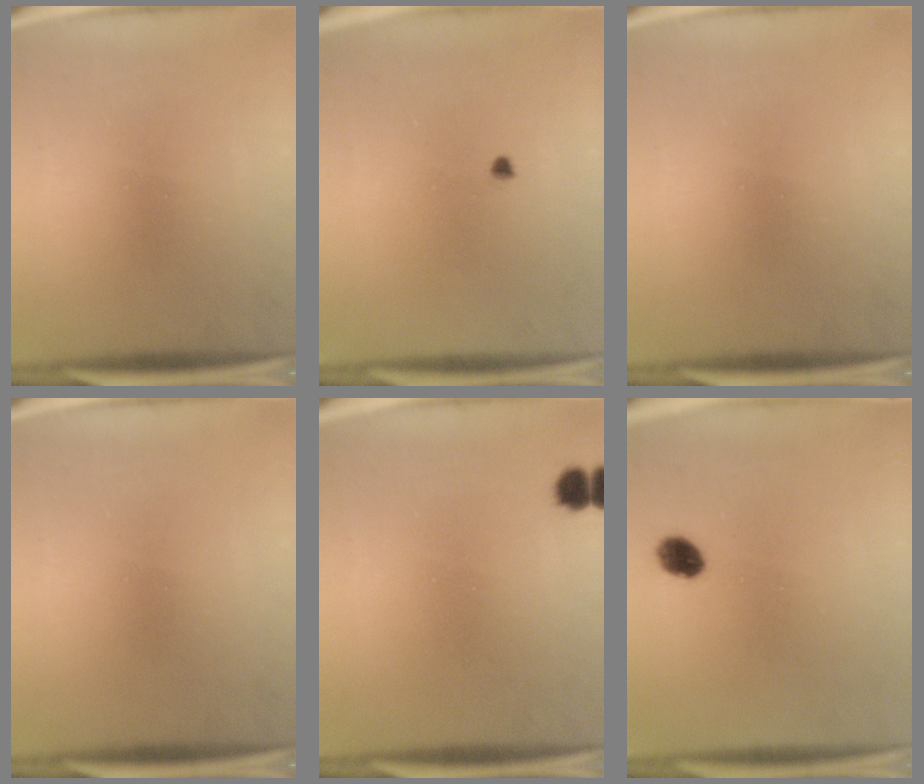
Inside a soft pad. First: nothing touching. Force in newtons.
{"total": 0.7}
{"total": 0.0}
{"total": 0.0}
{"total": 2.3}
{"total": 4.2}